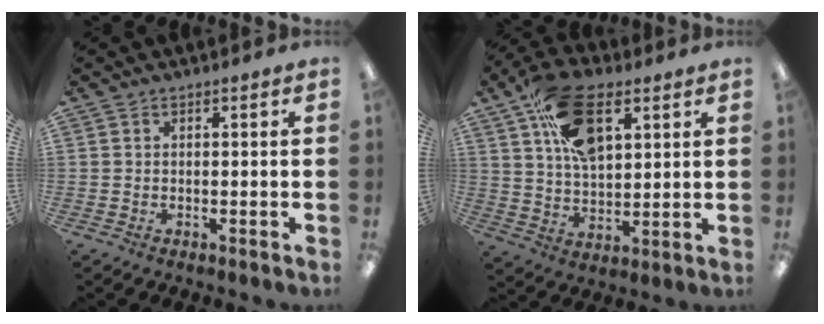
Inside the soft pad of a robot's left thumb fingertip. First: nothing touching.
{"total": 18.2, "force": [8.5, 10.1, 12.5], "torque": [-0.205, -0.010, 0.155]}